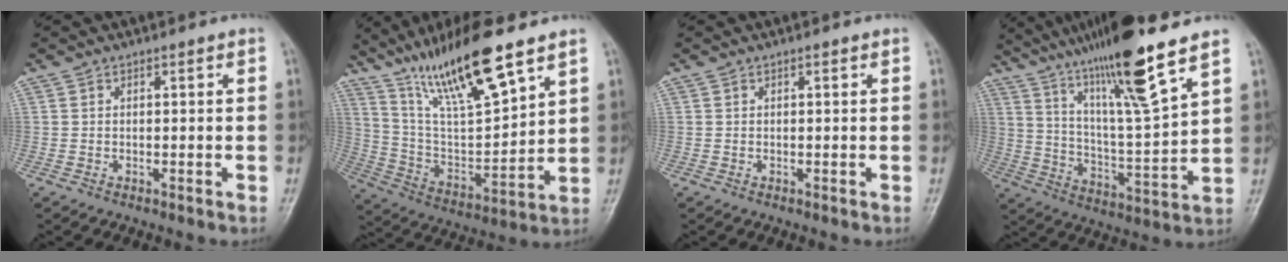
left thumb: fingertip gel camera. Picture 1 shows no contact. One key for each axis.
{"total": 19.6, "fx": 13.2, "fy": 4.0, "fz": 13.9, "tx": -0.230, "ty": -0.056, "tz": 0.251}
{"total": 0.0}
{"total": 18.6, "fx": 12.8, "fy": 1.0, "fz": 13.4, "tx": -0.223, "ty": -0.059, "tz": 0.225}